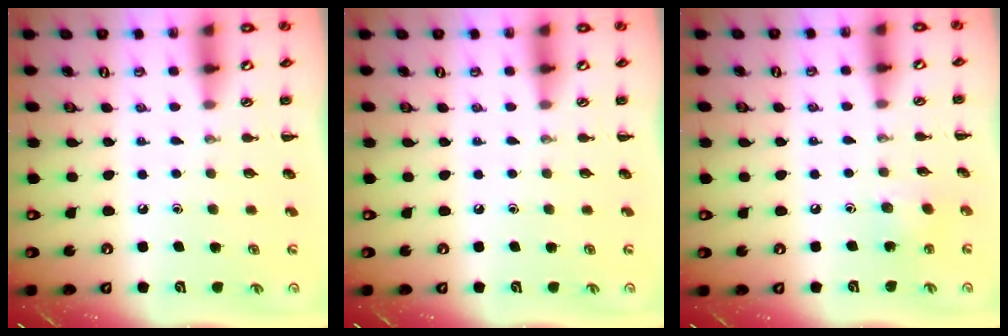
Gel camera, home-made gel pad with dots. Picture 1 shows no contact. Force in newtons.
{"total": 0.0}
{"total": 3.5, "press": 3.5, "slide": 0.5}